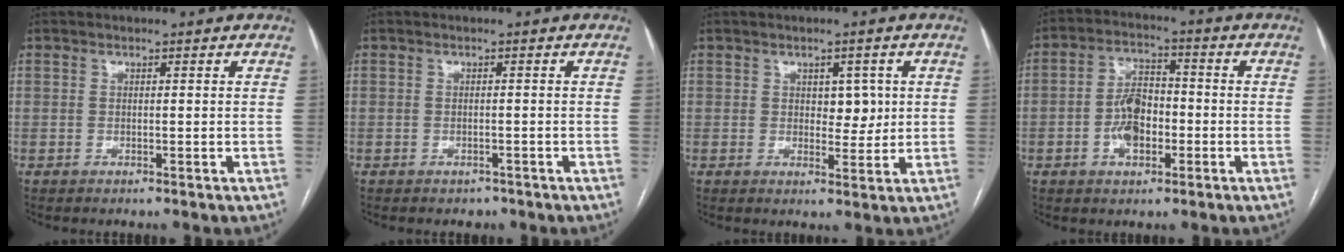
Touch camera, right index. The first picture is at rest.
{"total": 1.6, "force": [-1.3, 1.0, 0.3], "torque": [-0.008, 0.001, -0.015]}
{"total": 3.7, "force": [0.8, 2.2, 2.9], "torque": [-0.030, -0.001, 0.014]}
{"total": 7.1, "force": [-2.0, 3.8, 5.7], "torque": [-0.115, 0.015, -0.037]}